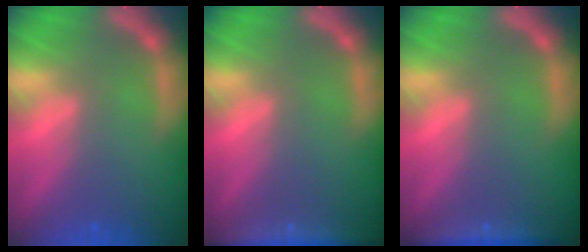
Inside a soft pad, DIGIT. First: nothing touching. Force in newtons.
{"total": 5.5}
{"total": 2.9}